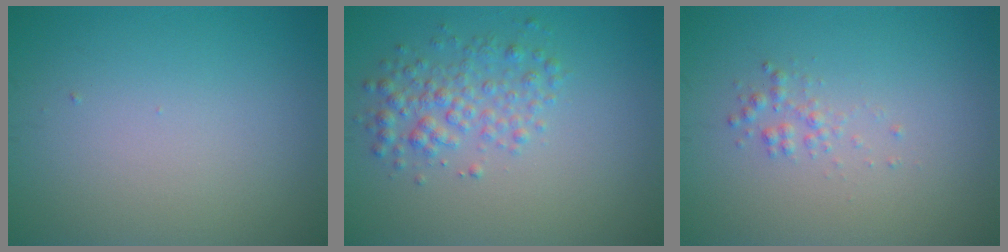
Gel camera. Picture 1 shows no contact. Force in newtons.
{"total": 3.0, "press": 3.0, "slide": 0.0}
{"total": 1.2, "press": 1.2, "slide": 0.0}